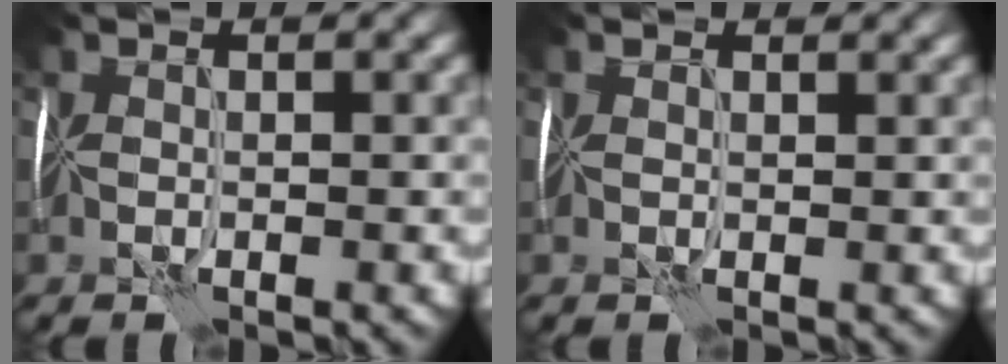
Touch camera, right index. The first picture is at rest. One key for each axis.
{"total": 1.4, "fx": 1.3, "fy": 0.5, "fz": 0.2, "tx": 0.006, "ty": 0.014, "tz": 0.006}